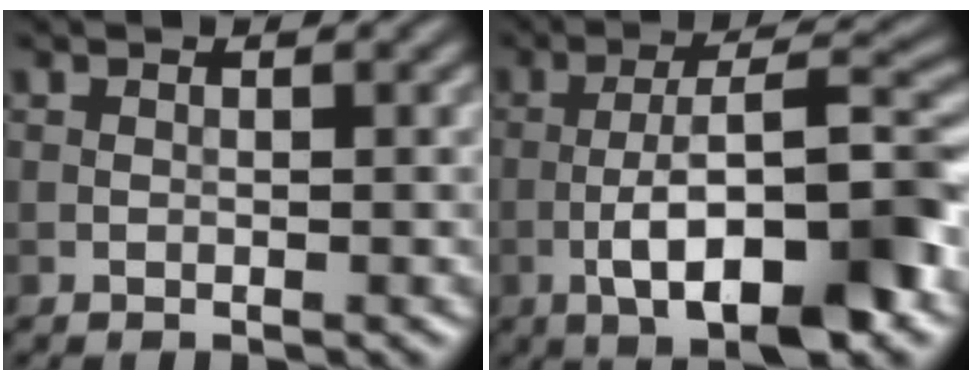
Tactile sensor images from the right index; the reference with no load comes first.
{"total": 10.5, "force": [-4.1, 2.9, 9.2], "torque": [-0.143, 0.019, -0.069]}